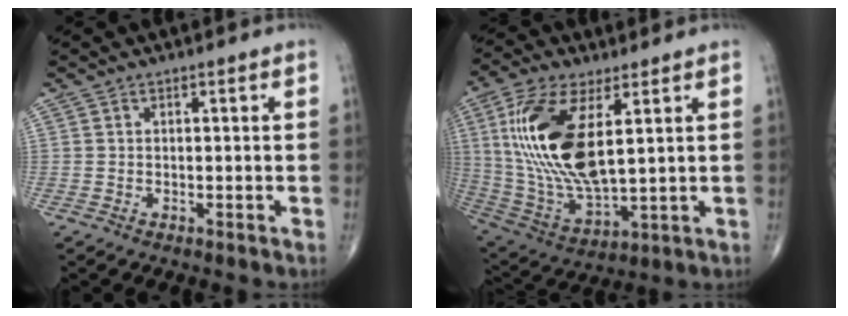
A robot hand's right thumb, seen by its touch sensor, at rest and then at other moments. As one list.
[{"total": 20.6, "force": [4.8, 8.8, 18.0], "torque": [-0.376, -0.025, 0.098]}]